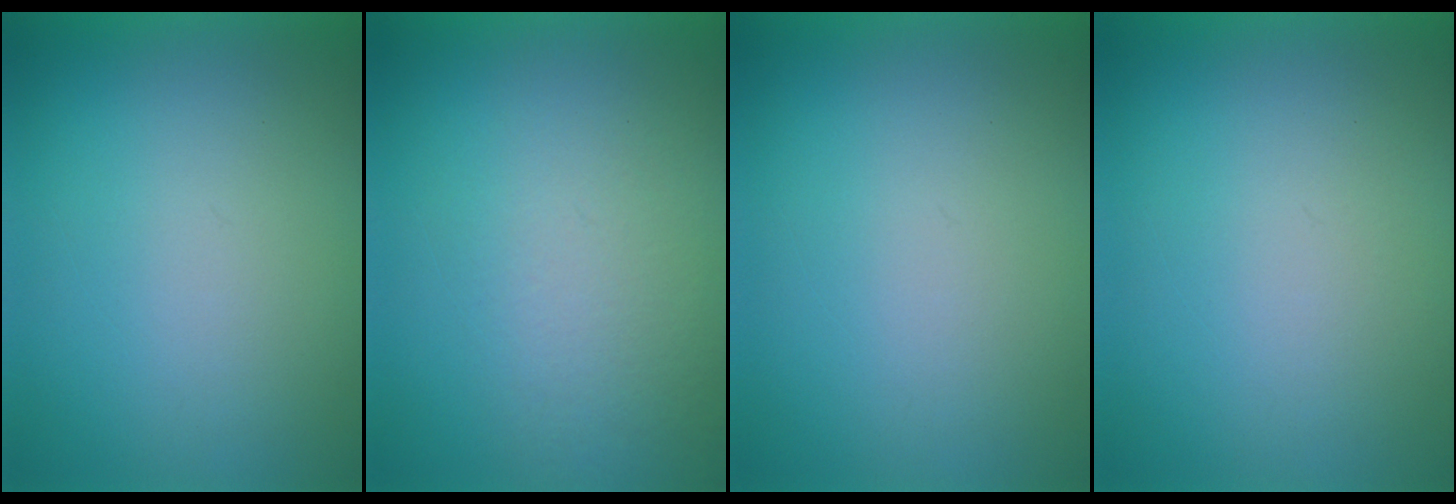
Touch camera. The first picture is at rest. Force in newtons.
{"total": 5.5}
{"total": 0.0}
{"total": 1.0}